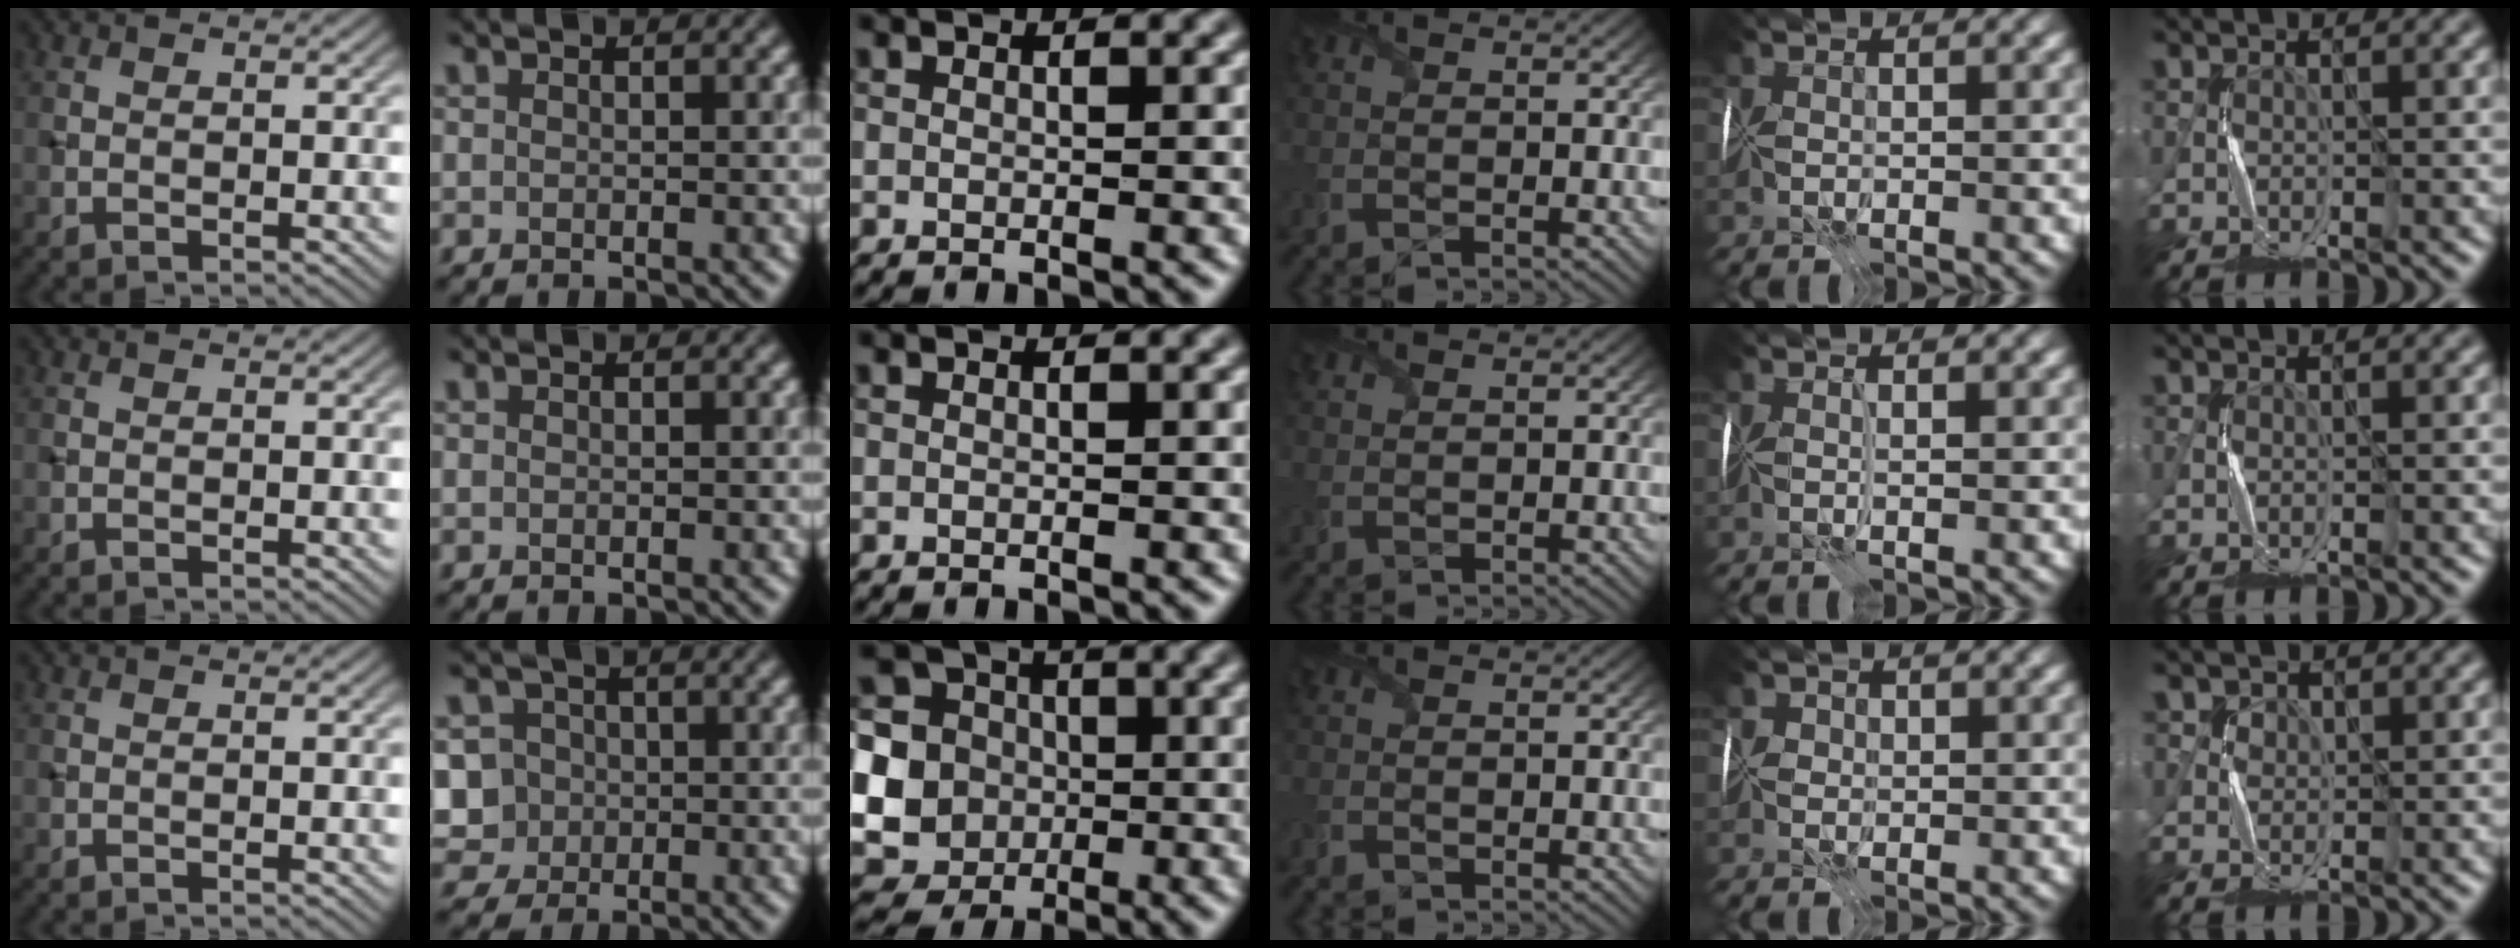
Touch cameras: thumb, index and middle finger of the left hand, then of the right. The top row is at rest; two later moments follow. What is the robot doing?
{"motion": "fold", "object": "wrapping paper"}